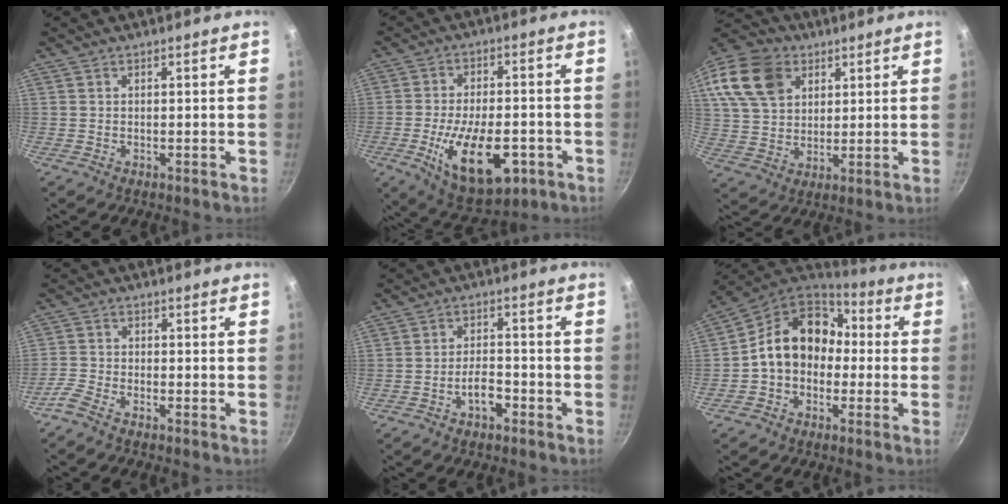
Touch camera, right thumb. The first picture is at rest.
{"total": 17.1, "force": [-5.6, 8.5, 13.8], "torque": [-0.206, 0.011, -0.079]}
{"total": 16.3, "force": [7.0, 11.8, 8.7], "torque": [-0.151, -0.001, 0.130]}
{"total": 3.5, "force": [-2.9, 1.0, 1.7], "torque": [-0.051, 0.022, -0.069]}
{"total": 4.8, "force": [-2.7, 2.3, 3.2], "torque": [-0.043, 0.028, -0.046]}
{"total": 14.2, "force": [-0.2, 11.3, 8.5], "torque": [-0.101, 0.049, -0.023]}